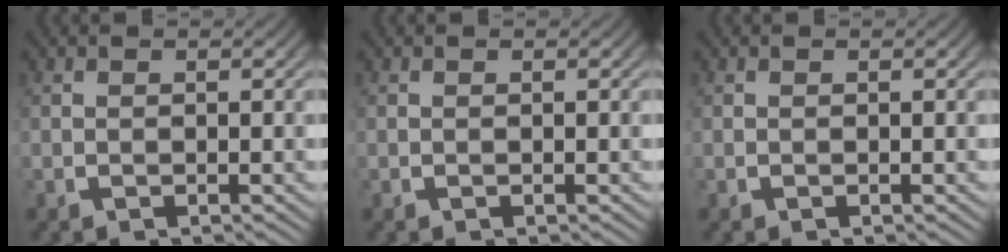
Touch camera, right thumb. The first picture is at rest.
{"total": 0.0}
{"total": 0.0}